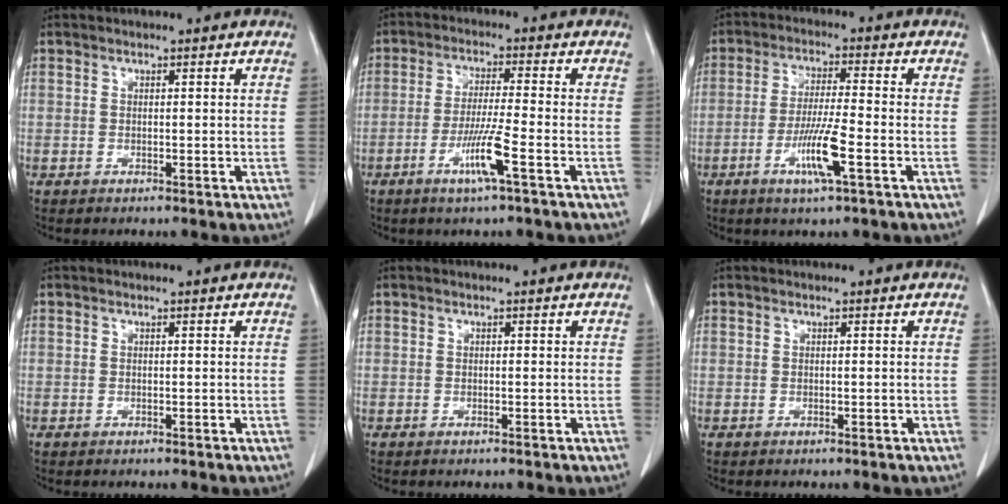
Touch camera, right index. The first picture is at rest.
{"total": 6.7, "force": [-3.0, -0.7, 6.0], "torque": [-0.115, -0.013, -0.060]}
{"total": 7.7, "force": [-3.1, 0.0, 7.0], "torque": [-0.135, -0.012, -0.059]}
{"total": 0.0}
{"total": 0.0}
{"total": 0.0}